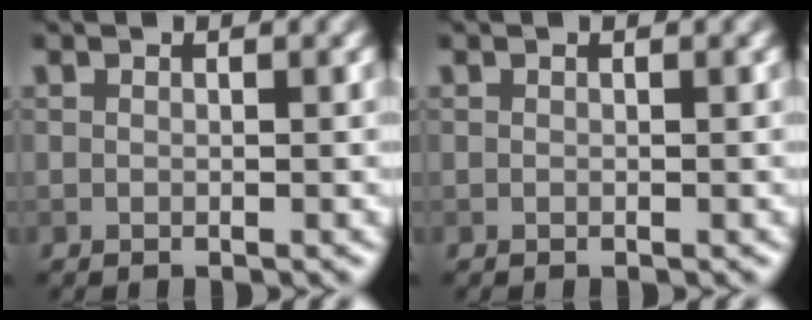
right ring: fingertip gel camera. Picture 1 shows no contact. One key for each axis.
{"total": 0.0}